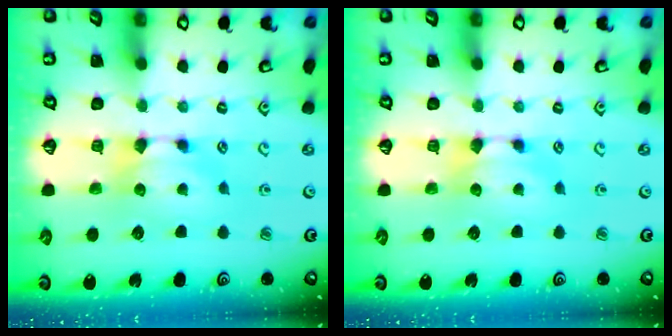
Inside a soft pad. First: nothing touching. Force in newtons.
{"total": 0.0}